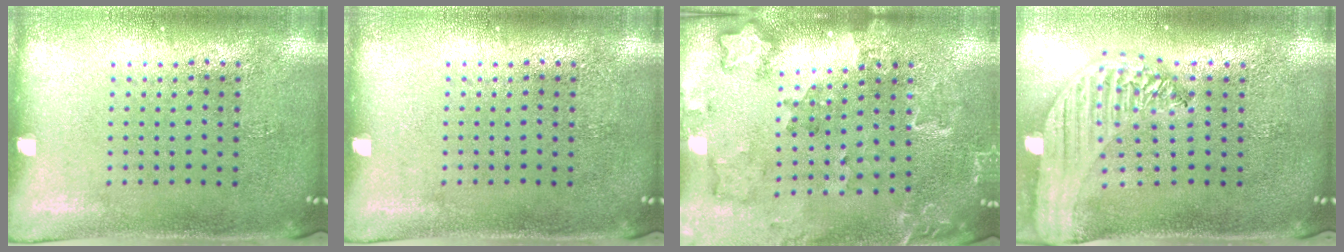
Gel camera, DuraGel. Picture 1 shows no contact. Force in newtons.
{"total": 0.0}
{"total": 1.8, "press": 1.8, "slide": 0.2}
{"total": 2.4, "press": 2.1, "slide": 1.1}